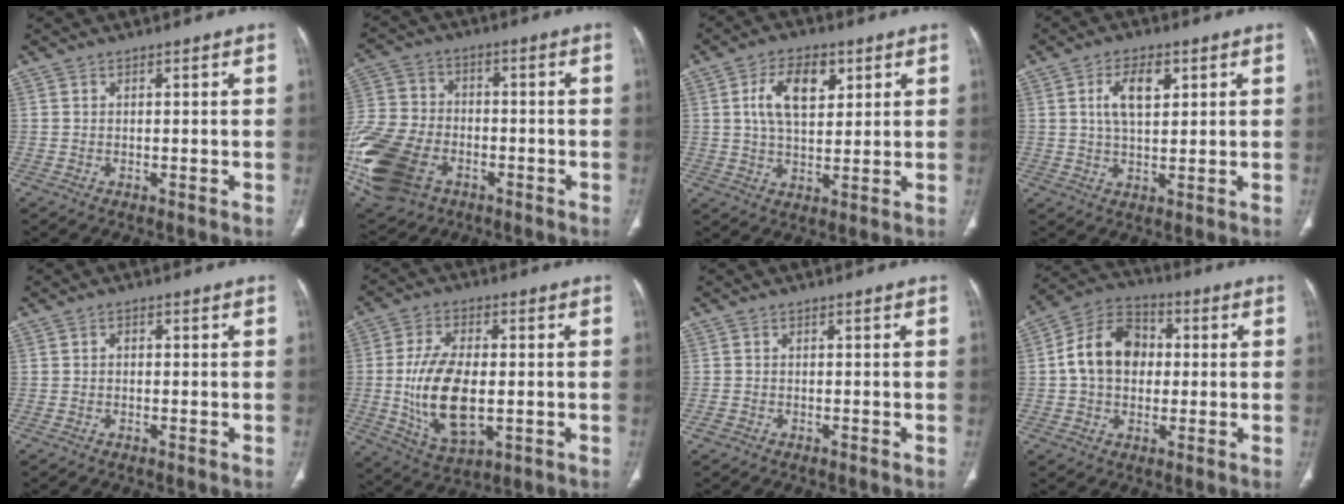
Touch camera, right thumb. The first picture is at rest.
{"total": 24.9, "force": [-8.9, 17.4, 15.4], "torque": [-0.393, 0.006, -0.151]}
{"total": 9.8, "force": [3.3, 5.5, 7.4], "torque": [-0.112, -0.007, 0.058]}
{"total": 7.0, "force": [2.3, 3.6, 5.5], "torque": [-0.094, -0.004, 0.043]}
{"total": 0.9, "force": [-0.1, 0.7, 0.6], "torque": [-0.005, 0.003, -0.006]}
{"total": 14.8, "force": [-1.4, 7.8, 12.5], "torque": [-0.237, -0.006, -0.015]}
{"total": 1.1, "force": [-0.6, 0.8, 0.3], "torque": [-0.012, 0.002, -0.013]}
{"total": 12.8, "force": [0.9, 9.7, 8.4], "torque": [-0.127, 0.027, 0.006]}